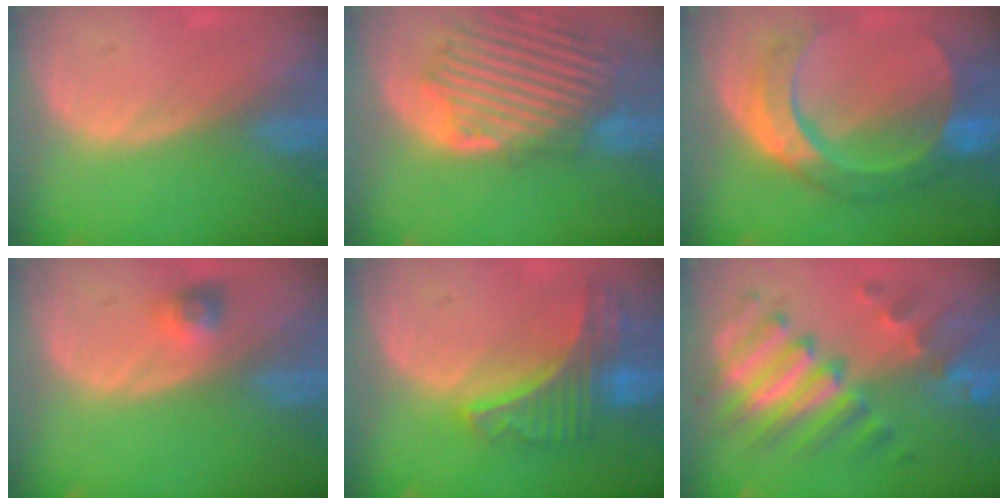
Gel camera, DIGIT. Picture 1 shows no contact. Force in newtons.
{"total": 13.1, "press": 11.5, "slide": 6.4}
{"total": 9.8, "press": 9.8, "slide": 0.9}
{"total": 2.9, "press": 2.6, "slide": 1.2}
{"total": 9.0, "press": 7.9, "slide": 4.4}
{"total": 10.3, "press": 10.3, "slide": 0.8}